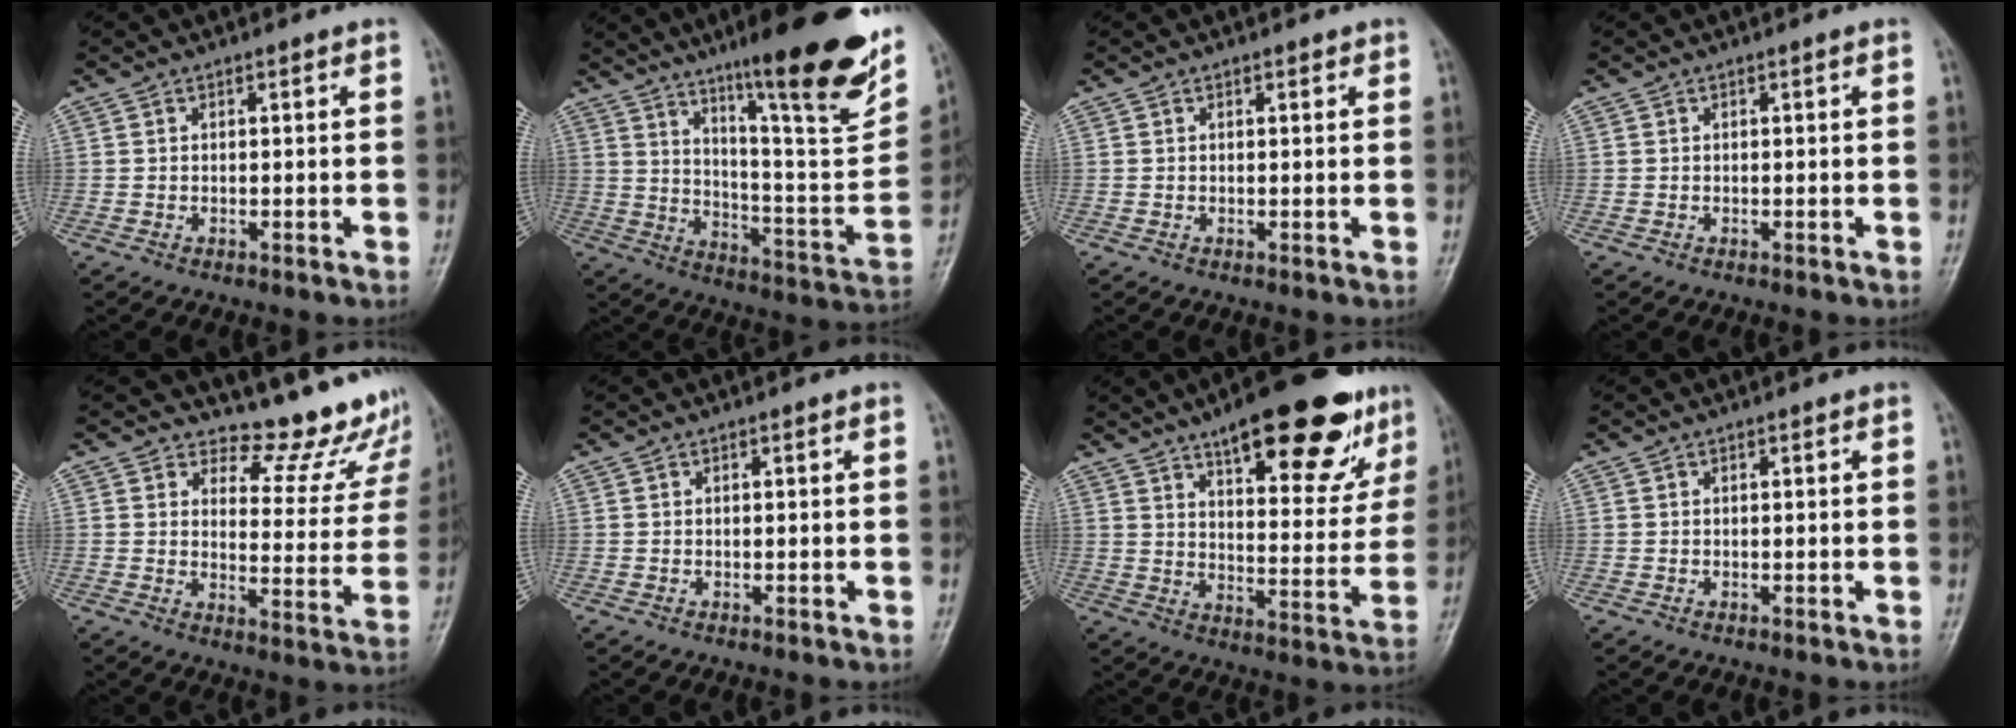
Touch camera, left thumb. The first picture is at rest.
{"total": 25.9, "force": [15.5, 4.6, 20.2], "torque": [-0.264, -0.064, 0.245]}
{"total": 0.9, "force": [0.6, 0.5, 0.4], "torque": [-0.003, -0.002, 0.005]}
{"total": 0.0}
{"total": 13.1, "force": [12.0, 4.2, 3.0], "torque": [0.003, -0.126, 0.135]}
{"total": 0.0}
{"total": 22.3, "force": [13.8, 7.8, 15.7], "torque": [-0.173, -0.043, 0.198]}
{"total": 0.0}